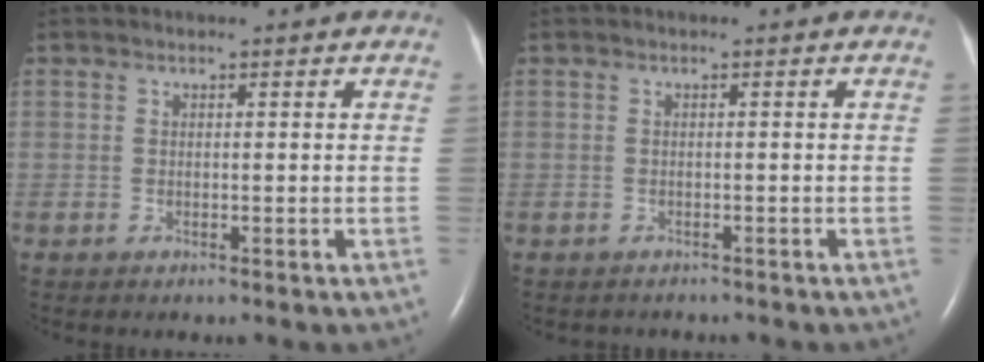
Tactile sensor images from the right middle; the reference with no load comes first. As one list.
[{"total": 1.5, "force": [-1.3, 0.7, 0.1], "torque": [-0.010, -0.001, -0.017]}]